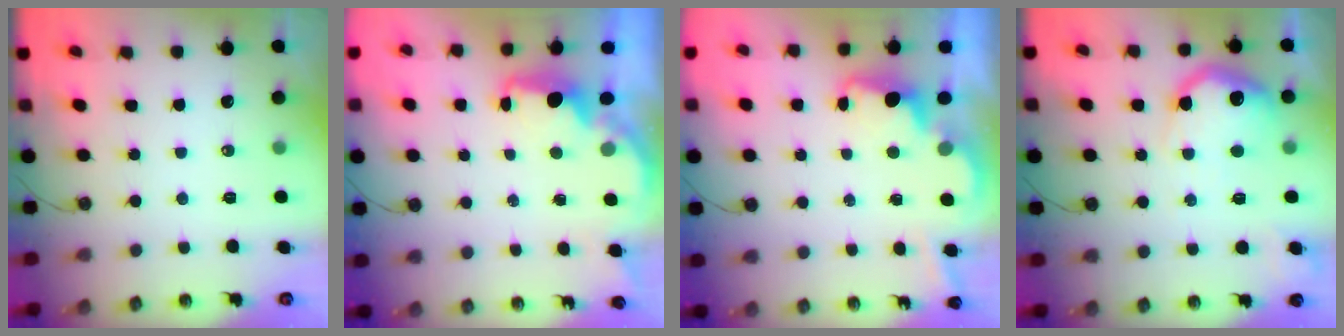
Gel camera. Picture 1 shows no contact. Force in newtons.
{"total": 2.8, "press": 2.6, "slide": 0.9}
{"total": 3.4, "press": 3.3, "slide": 0.8}
{"total": 17.4, "press": 17.4, "slide": 1.4}